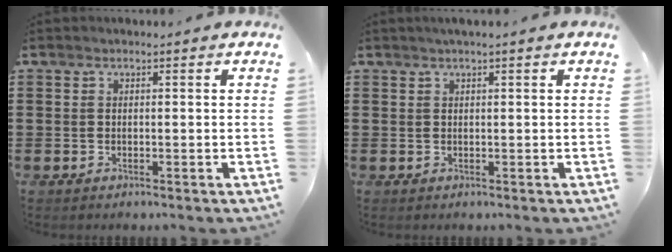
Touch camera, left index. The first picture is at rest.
{"total": 0.8, "force": [0.5, -0.1, 0.7], "torque": [-0.012, 0.000, 0.008]}